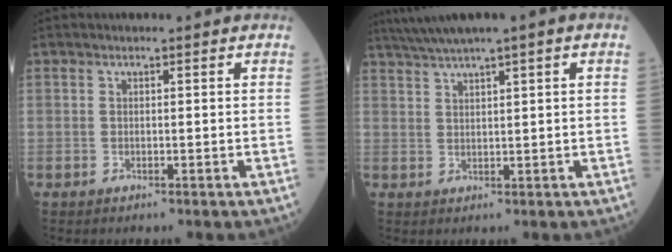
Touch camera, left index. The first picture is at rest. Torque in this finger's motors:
{"motor_torque": [1.07, -1.07, 0.57, 0.14]}